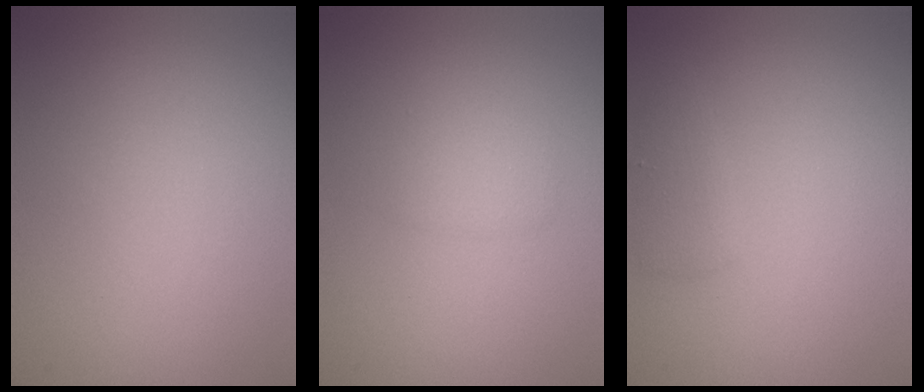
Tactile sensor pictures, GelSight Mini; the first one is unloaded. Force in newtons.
{"total": 1.4, "press": 1.4, "slide": 0.0}
{"total": 1.4, "press": 1.4, "slide": 0.1}